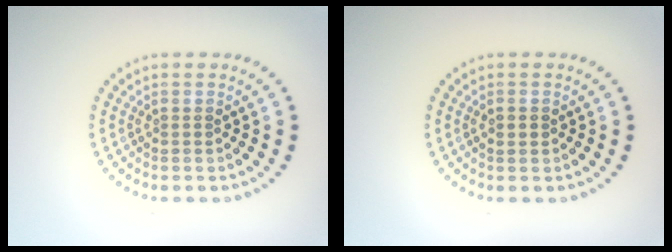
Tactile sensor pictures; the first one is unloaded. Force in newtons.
{"total": 1.2, "press": 1.2, "slide": 0.2}